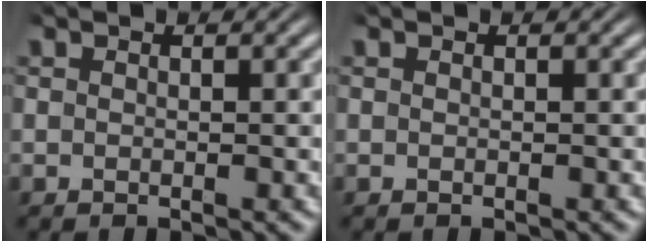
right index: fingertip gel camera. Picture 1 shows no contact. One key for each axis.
{"total": 0.0}